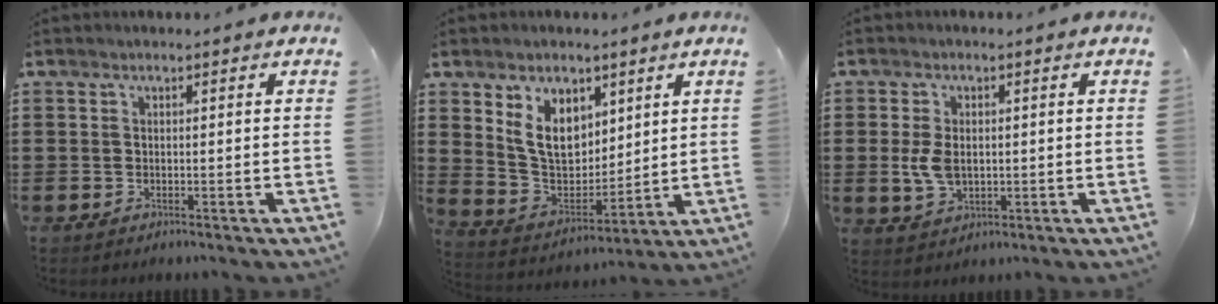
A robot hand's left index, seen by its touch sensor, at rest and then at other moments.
{"total": 8.7, "force": [4.5, 6.2, 4.2], "torque": [-0.102, -0.002, 0.088]}
{"total": 4.8, "force": [0.1, 2.9, 3.7], "torque": [-0.096, 0.000, -0.003]}